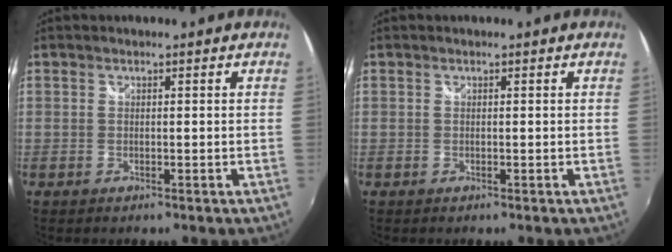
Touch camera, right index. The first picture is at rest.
{"total": 0.0}